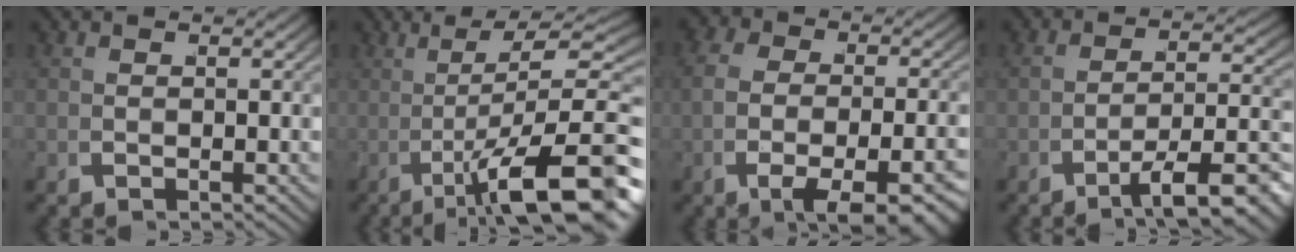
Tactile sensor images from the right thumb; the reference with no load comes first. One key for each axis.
{"total": 11.4, "fx": -1.4, "fy": 4.7, "fz": 10.3, "tx": -0.166, "ty": -0.026, "tz": 0.006}
{"total": 6.0, "fx": -1.8, "fy": 2.8, "fz": 4.9, "tx": -0.086, "ty": -0.013, "tz": -0.017}
{"total": 7.1, "fx": -3.0, "fy": 3.1, "fz": 5.7, "tx": -0.080, "ty": -0.018, "tz": -0.031}